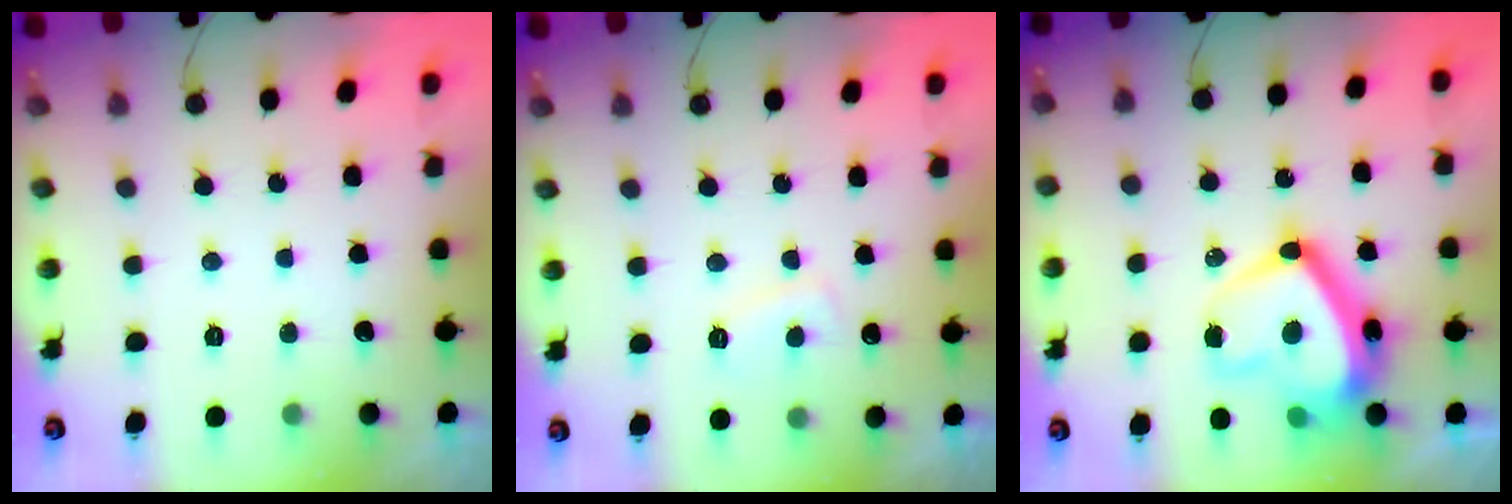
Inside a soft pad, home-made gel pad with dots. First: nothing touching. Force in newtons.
{"total": 3.5, "press": 3.4, "slide": 0.7}
{"total": 18.8, "press": 18.7, "slide": 2.1}